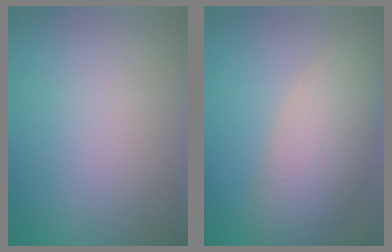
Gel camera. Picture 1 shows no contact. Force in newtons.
{"total": 6.2, "press": 6.2, "slide": 0.3}